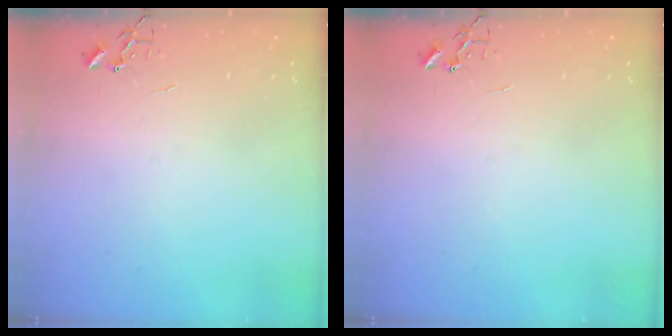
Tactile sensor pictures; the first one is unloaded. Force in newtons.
{"total": 0.0}